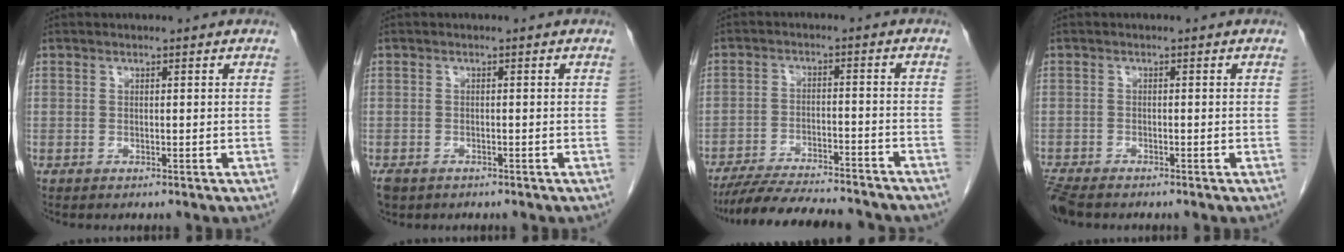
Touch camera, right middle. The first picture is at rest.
{"total": 2.9, "force": [-2.1, 1.7, 1.0], "torque": [-0.024, -0.003, -0.032]}
{"total": 17.6, "force": [-15.8, 2.6, 7.4], "torque": [-0.128, -0.018, -0.229]}
{"total": 4.4, "force": [-3.8, 1.1, 1.8], "torque": [-0.039, -0.014, -0.071]}